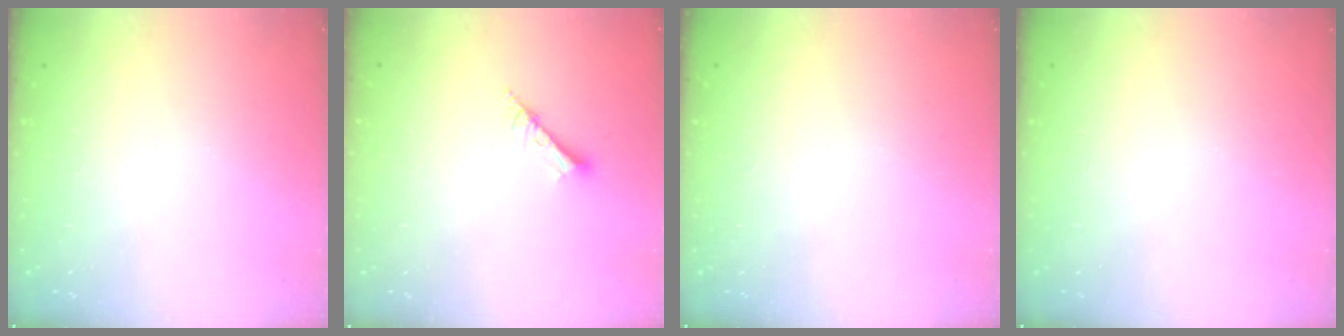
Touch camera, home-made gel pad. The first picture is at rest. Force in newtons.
{"total": 2.8, "press": 2.8, "slide": 0.2}
{"total": 0.0}
{"total": 0.0}